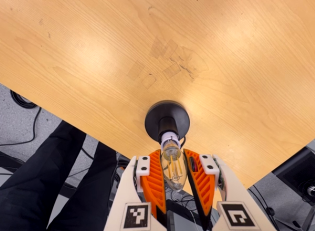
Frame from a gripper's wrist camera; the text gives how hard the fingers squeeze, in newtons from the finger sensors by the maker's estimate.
{"total": 10.3, "left": 9.5, "right": 11.1}